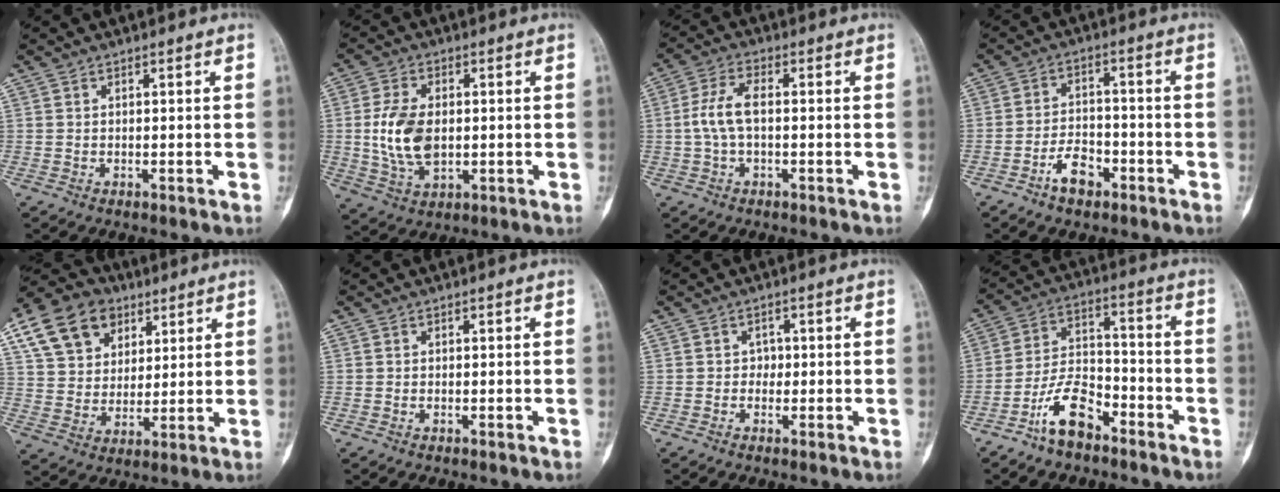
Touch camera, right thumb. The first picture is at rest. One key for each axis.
{"total": 10.4, "fx": 0.1, "fy": 6.3, "fz": 8.3, "tx": -0.159, "ty": -0.004, "tz": 0.008}
{"total": 6.3, "fx": -0.2, "fy": 2.8, "fz": 5.6, "tx": -0.127, "ty": 0.019, "tz": -0.009}
{"total": 6.3, "fx": -3.7, "fy": 3.5, "fz": 3.6, "tx": -0.050, "ty": 0.032, "tz": -0.064}
{"total": 16.4, "fx": 7.9, "fy": 12.1, "fz": 7.7, "tx": -0.115, "ty": -0.004, "tz": 0.141}
{"total": 0.0}
{"total": 1.4, "fx": -0.2, "fy": 1.3, "fz": 0.6, "tx": 0.006, "ty": 0.007, "tz": -0.008}
{"total": 10.4, "fx": -6.7, "fy": 5.0, "fz": 6.1, "tx": -0.110, "ty": 0.059, "tz": -0.130}